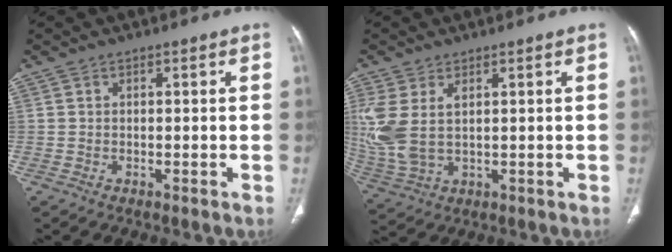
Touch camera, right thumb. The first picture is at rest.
{"total": 10.3, "force": [2.2, 5.8, 8.2], "torque": [-0.211, 0.000, 0.060]}